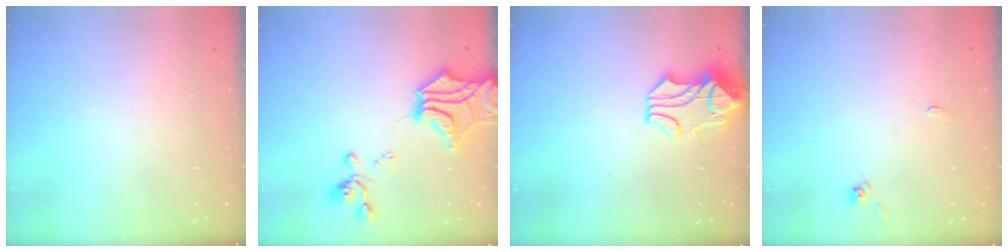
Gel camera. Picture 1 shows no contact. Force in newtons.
{"total": 11.3, "press": 10.4, "slide": 4.4}
{"total": 1.6, "press": 0.9, "slide": 1.3}
{"total": 2.8, "press": 2.7, "slide": 0.4}